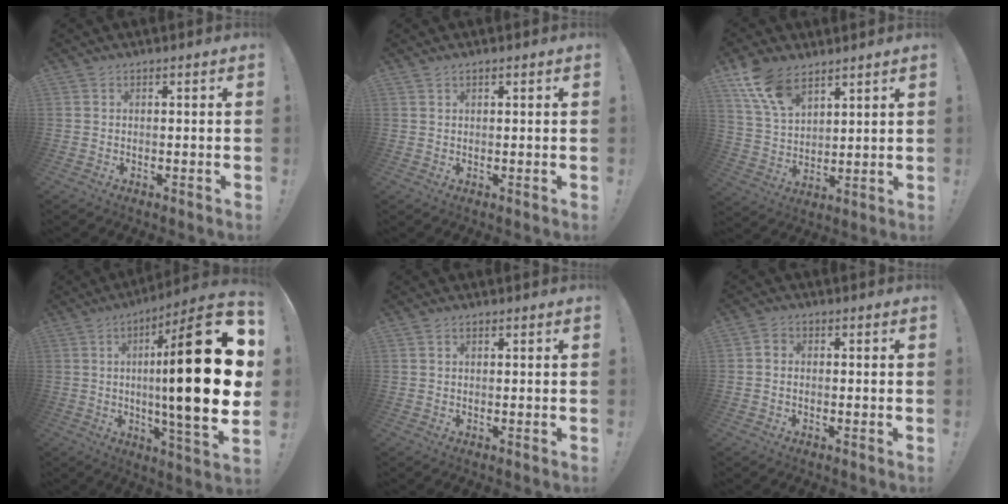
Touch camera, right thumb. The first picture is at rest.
{"total": 0.9, "force": [0.7, 0.4, 0.4], "torque": [-0.004, -0.001, 0.012]}
{"total": 12.2, "force": [8.5, 6.3, 6.0], "torque": [-0.122, -0.039, 0.167]}
{"total": 27.5, "force": [2.3, 3.8, 27.2], "torque": [-0.438, -0.020, 0.019]}
{"total": 0.8, "force": [0.5, 0.5, 0.4], "torque": [-0.012, 0.004, 0.009]}
{"total": 2.2, "force": [-0.8, 1.6, 1.2], "torque": [-0.014, 0.008, -0.016]}